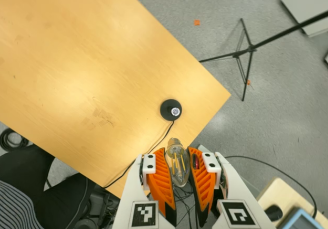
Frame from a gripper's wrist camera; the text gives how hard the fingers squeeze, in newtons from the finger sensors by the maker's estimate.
{"total": 21.3, "left": 25.8, "right": 16.9}